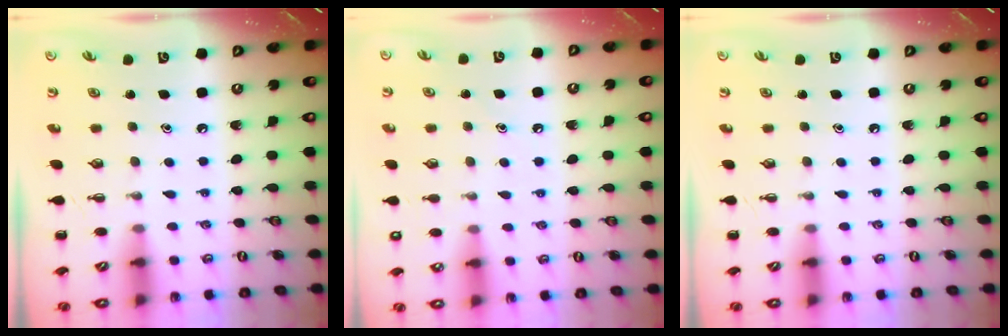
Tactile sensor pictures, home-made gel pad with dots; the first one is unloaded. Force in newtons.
{"total": 7.0, "press": 6.7, "slide": 1.9}
{"total": 0.0}